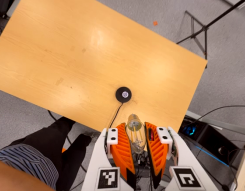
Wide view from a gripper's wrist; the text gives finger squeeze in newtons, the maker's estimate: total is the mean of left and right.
{"total": 20.3, "left": 25.5, "right": 15.2}